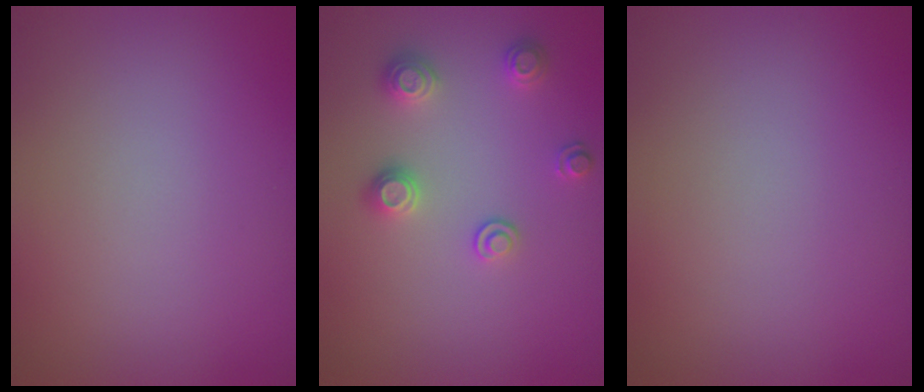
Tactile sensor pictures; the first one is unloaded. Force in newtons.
{"total": 2.4, "press": 2.4, "slide": 0.4}
{"total": 0.0}